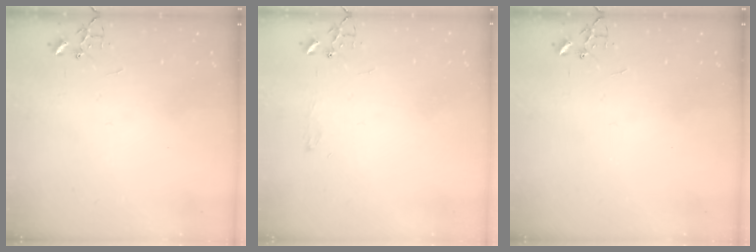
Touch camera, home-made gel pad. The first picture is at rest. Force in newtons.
{"total": 6.1, "press": 6.1, "slide": 0.7}
{"total": 0.0}